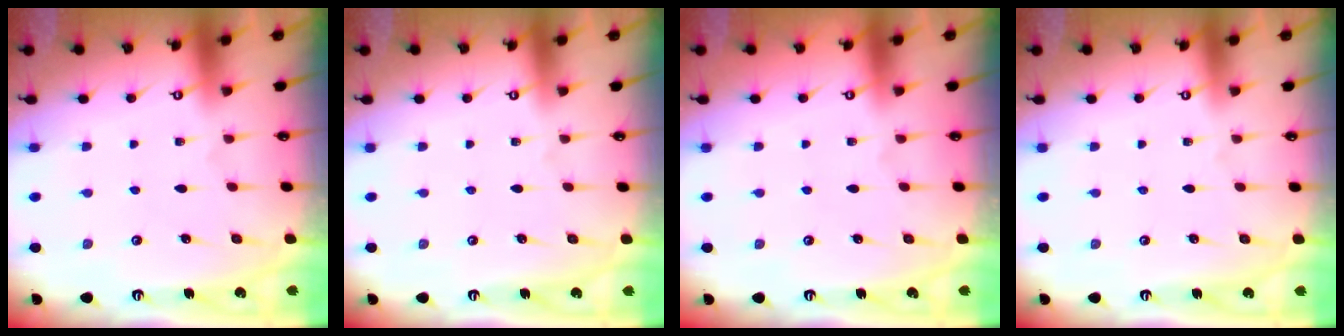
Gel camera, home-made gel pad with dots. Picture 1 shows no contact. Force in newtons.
{"total": 0.0}
{"total": 0.0}
{"total": 0.0}